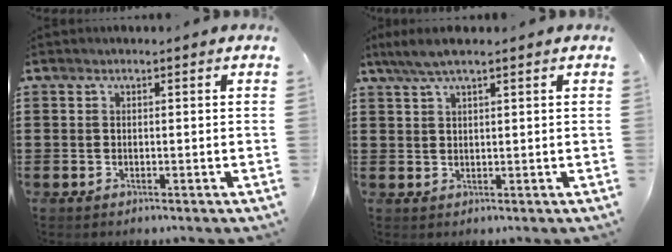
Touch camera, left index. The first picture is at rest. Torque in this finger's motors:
{"motor_torque": [0.20, -0.24, 0.29, 0.10]}